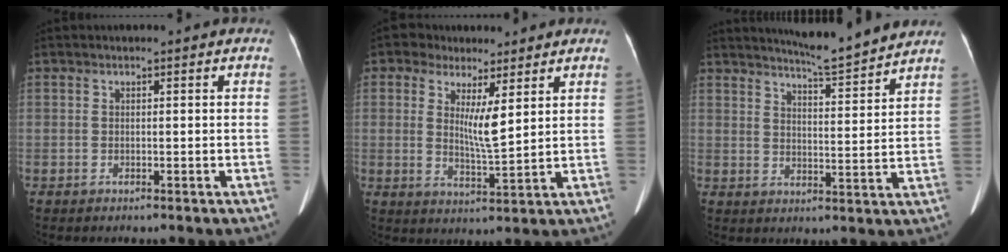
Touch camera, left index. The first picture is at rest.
{"total": 6.8, "force": [2.8, 2.4, 5.7], "torque": [-0.103, 0.000, 0.049]}
{"total": 9.7, "force": [9.2, -0.6, 3.1], "torque": [-0.058, -0.007, 0.131]}